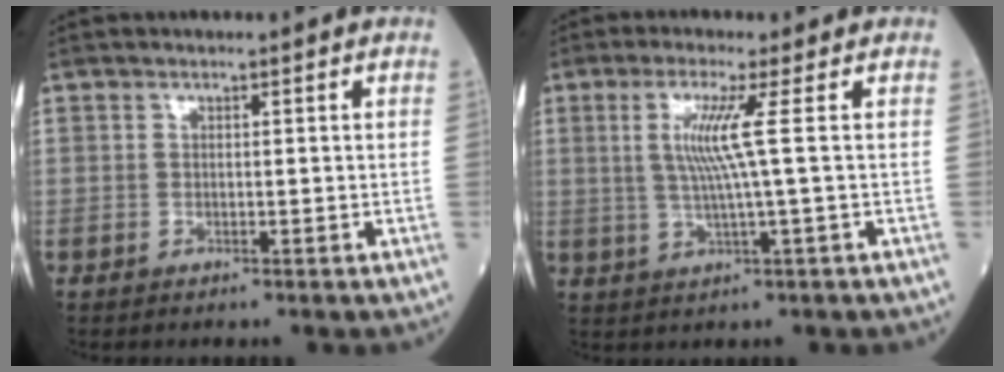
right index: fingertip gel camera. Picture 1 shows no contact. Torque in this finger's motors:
{"motor_torque": [1.07, 0.07, 0.57, 0.15]}